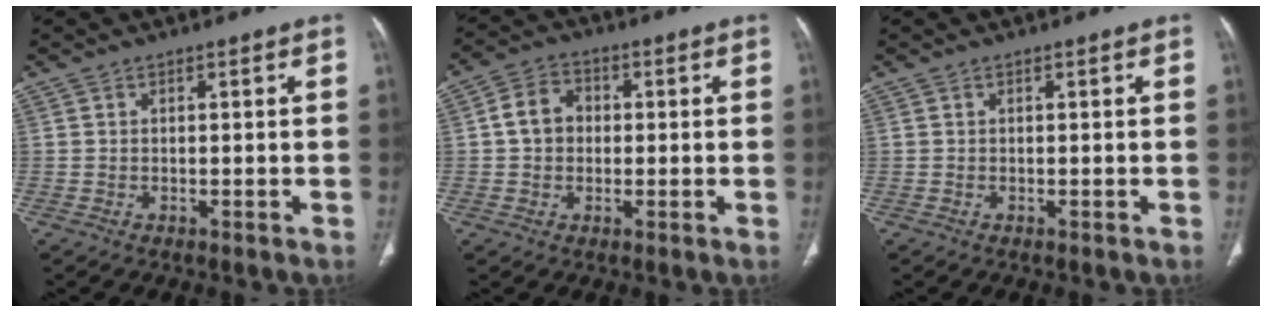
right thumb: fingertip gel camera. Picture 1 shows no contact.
{"total": 6.4, "force": [0.4, 5.3, 3.6], "torque": [-0.047, 0.015, -0.001]}
{"total": 0.0}